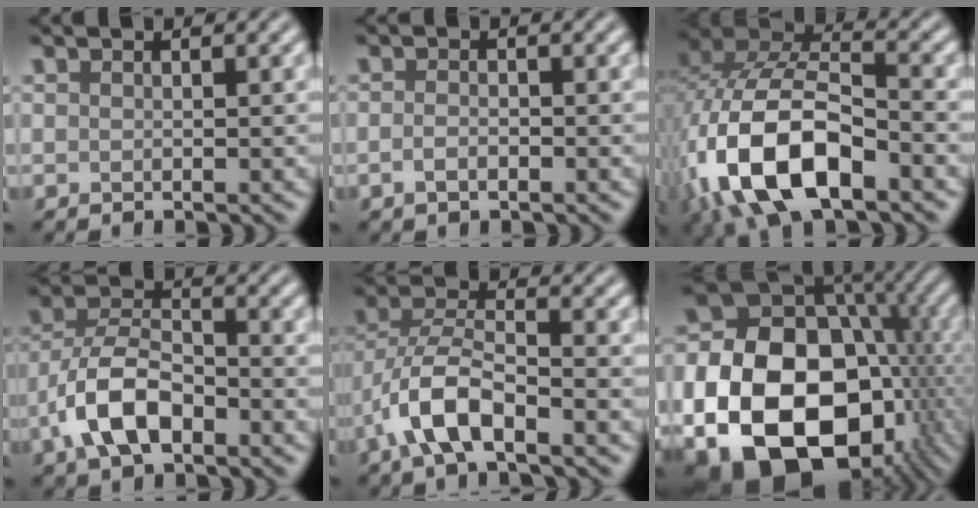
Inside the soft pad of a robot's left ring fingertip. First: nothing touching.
{"total": 1.3, "force": [-0.6, 0.6, 1.0], "torque": [-0.022, -0.001, -0.015]}
{"total": 13.6, "force": [-5.7, 6.5, 10.5], "torque": [-0.219, -0.002, -0.116]}
{"total": 6.3, "force": [-2.8, 3.3, 4.6], "torque": [-0.089, 0.004, -0.062]}
{"total": 6.0, "force": [-3.0, 2.2, 4.6], "torque": [-0.096, 0.005, -0.066]}
{"total": 21.7, "force": [-5.7, 15.9, 13.6], "torque": [-0.240, -0.027, -0.090]}